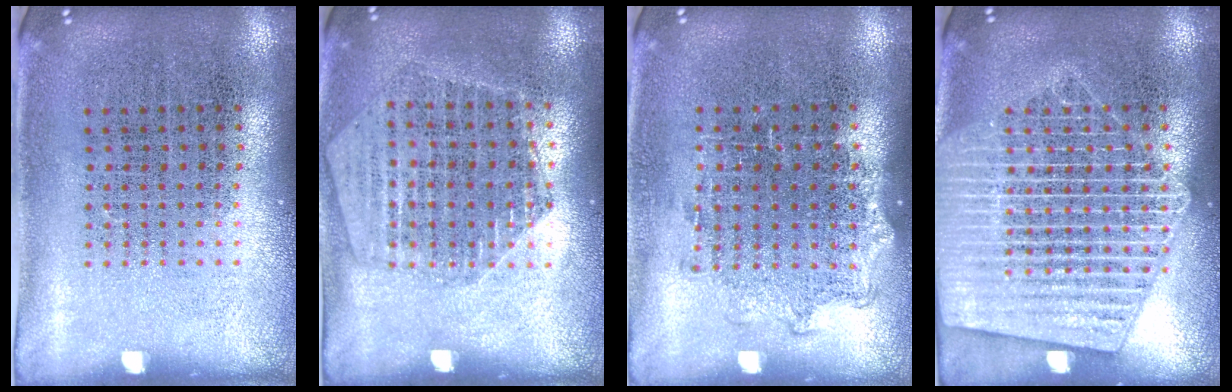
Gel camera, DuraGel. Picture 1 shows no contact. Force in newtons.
{"total": 1.6, "press": 1.6, "slide": 0.2}
{"total": 1.1, "press": 1.0, "slide": 0.4}
{"total": 3.7, "press": 3.6, "slide": 0.5}